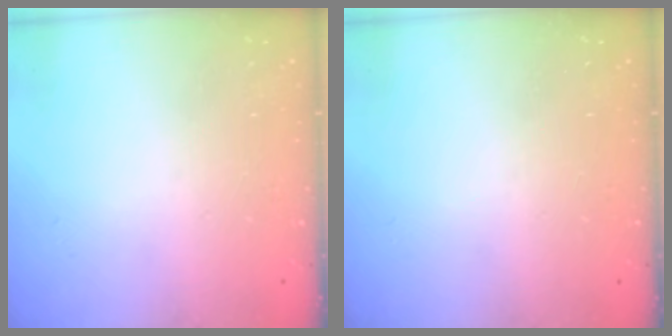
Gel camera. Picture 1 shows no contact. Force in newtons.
{"total": 0.0}